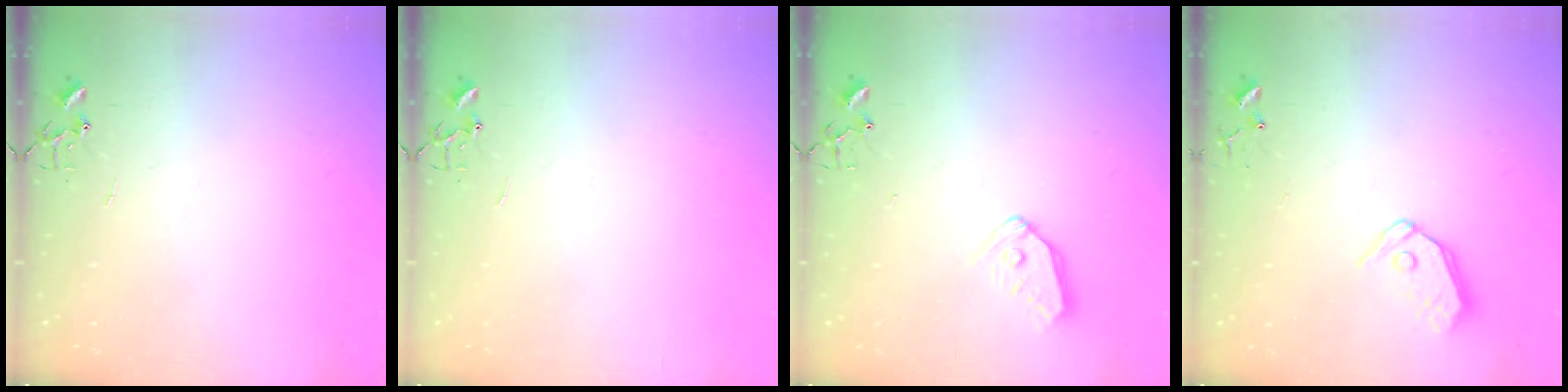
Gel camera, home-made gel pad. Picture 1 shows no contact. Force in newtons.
{"total": 0.0}
{"total": 9.0, "press": 8.9, "slide": 0.9}
{"total": 8.3, "press": 8.2, "slide": 0.7}